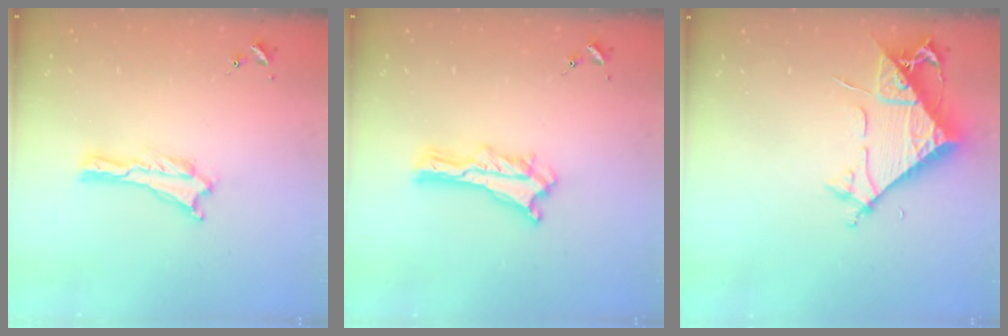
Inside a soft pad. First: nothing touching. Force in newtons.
{"total": 1.2, "press": 1.2, "slide": 0.2}
{"total": 7.7, "press": 7.6, "slide": 0.9}